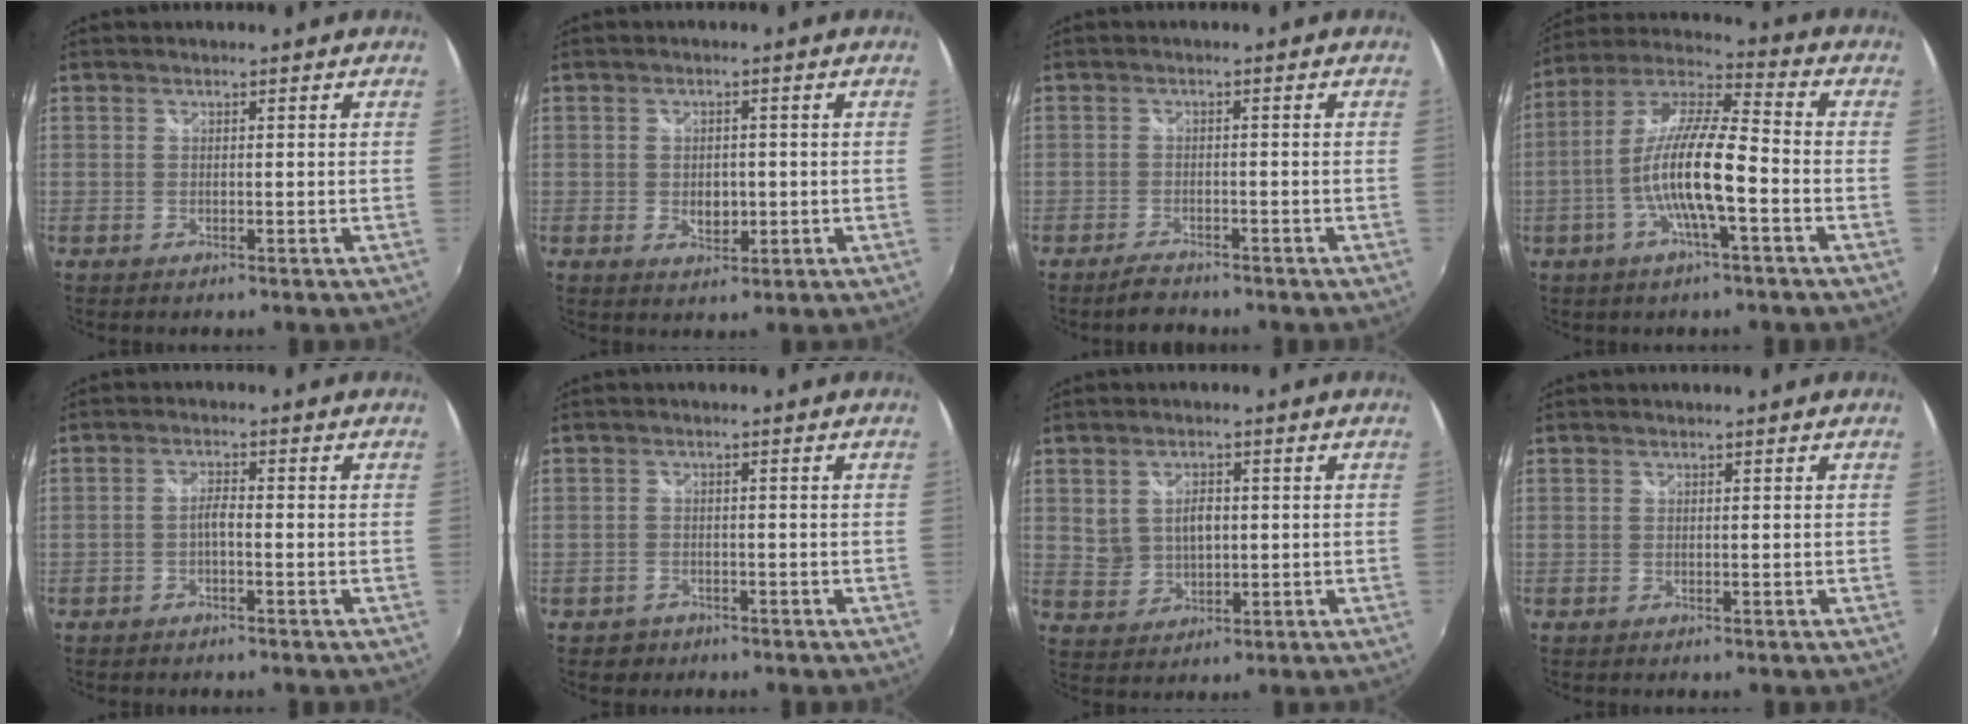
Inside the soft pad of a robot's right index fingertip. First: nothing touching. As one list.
[{"total": 3.8, "force": [-0.6, 2.7, 2.6], "torque": [-0.042, -0.002, -0.007]}, {"total": 3.0, "force": [-2.7, 1.0, 1.0], "torque": [-0.031, 0.002, -0.048]}, {"total": 13.6, "force": [-3.8, 2.1, 12.9], "torque": [-0.248, 0.003, -0.075]}, {"total": 2.1, "force": [-1.1, 0.5, 1.7], "torque": [-0.039, 0.007, -0.022]}, {"total": 3.2, "force": [-2.0, 2.5, 0.4], "torque": [-0.020, 0.003, -0.029]}, {"total": 5.9, "force": [1.0, 4.3, 4.0], "torque": [-0.068, 0.002, 0.029]}, {"total": 0.0}]